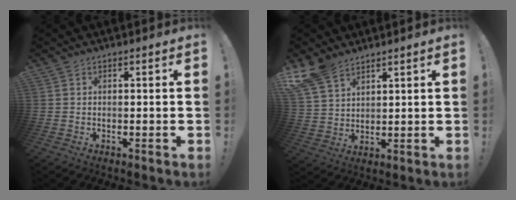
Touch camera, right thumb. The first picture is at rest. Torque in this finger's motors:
{"motor_torque": [0.21, 1.92, 1.42, 0.95, 0.49]}